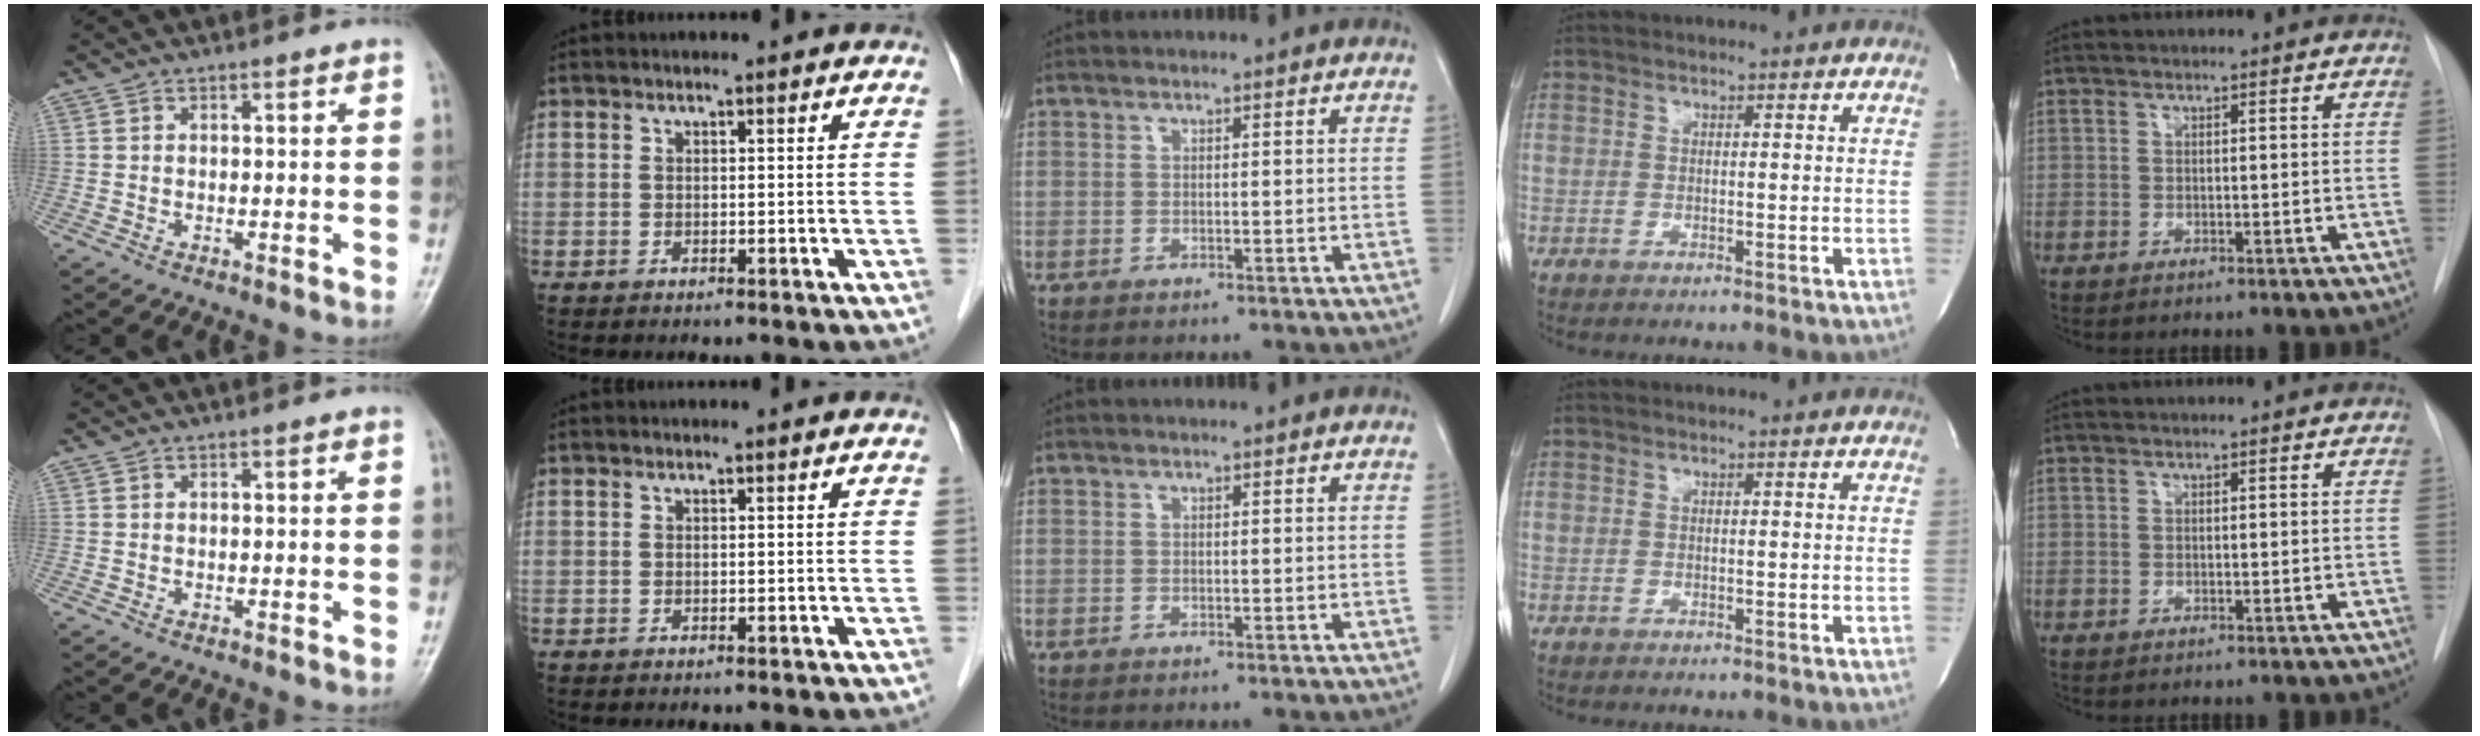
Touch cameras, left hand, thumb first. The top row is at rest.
{}